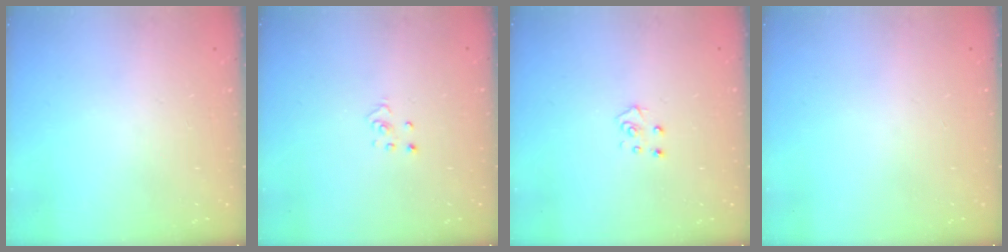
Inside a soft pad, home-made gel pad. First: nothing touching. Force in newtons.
{"total": 2.3, "press": 2.3, "slide": 0.2}
{"total": 4.7, "press": 4.7, "slide": 0.4}
{"total": 0.0}